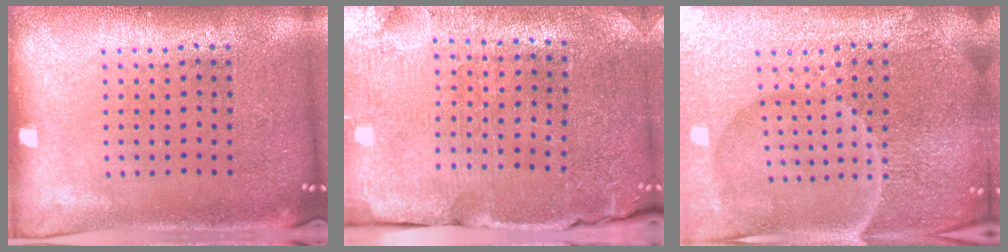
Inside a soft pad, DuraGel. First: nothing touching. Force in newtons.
{"total": 3.7, "press": 3.6, "slide": 0.4}
{"total": 6.6, "press": 5.8, "slide": 3.0}